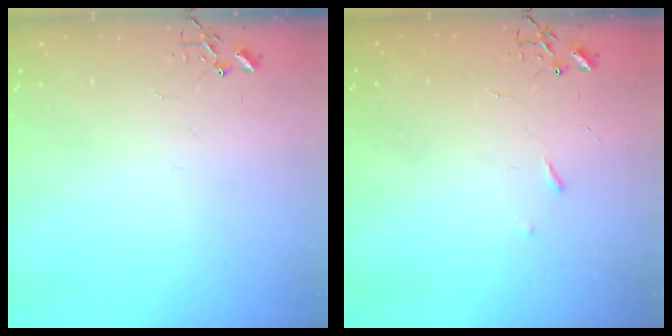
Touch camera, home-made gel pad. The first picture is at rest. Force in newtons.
{"total": 2.9, "press": 2.8, "slide": 0.5}